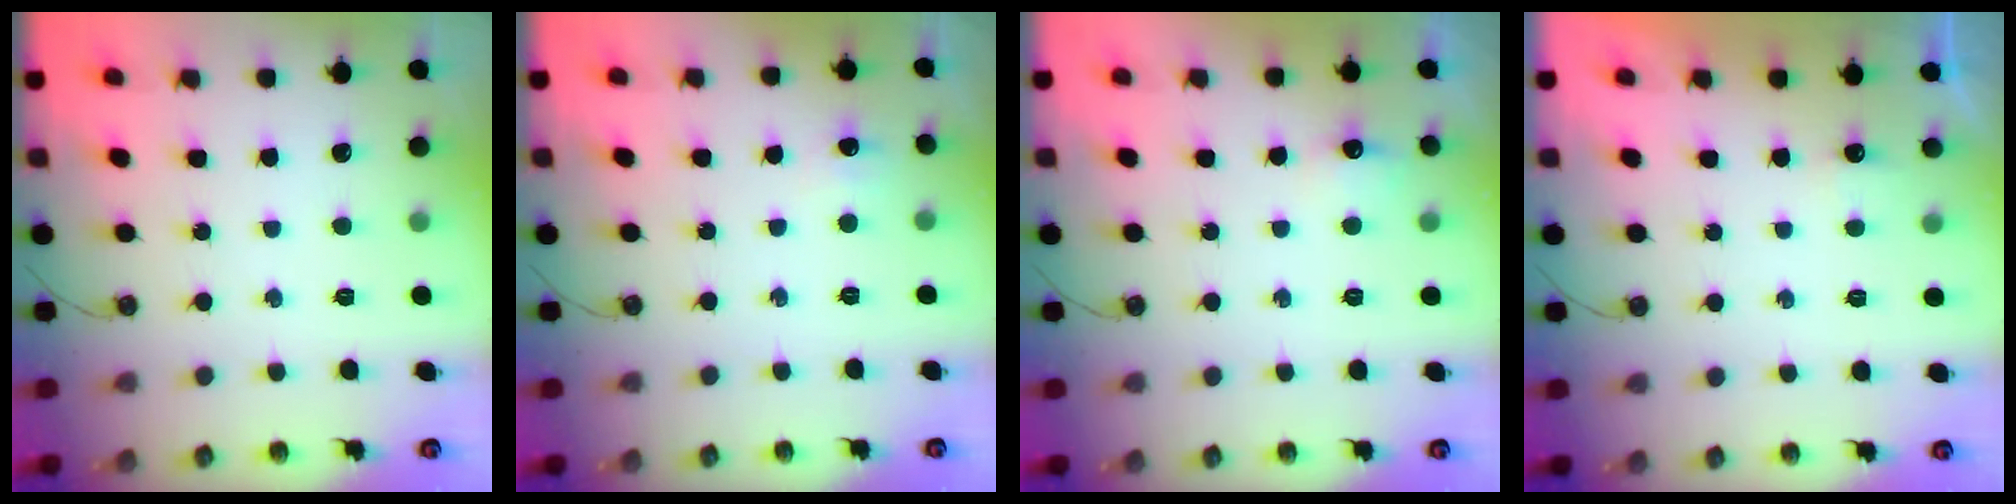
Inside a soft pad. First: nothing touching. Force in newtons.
{"total": 3.8, "press": 3.8, "slide": 0.6}
{"total": 5.3, "press": 5.3, "slide": 0.7}
{"total": 2.7, "press": 2.6, "slide": 0.8}